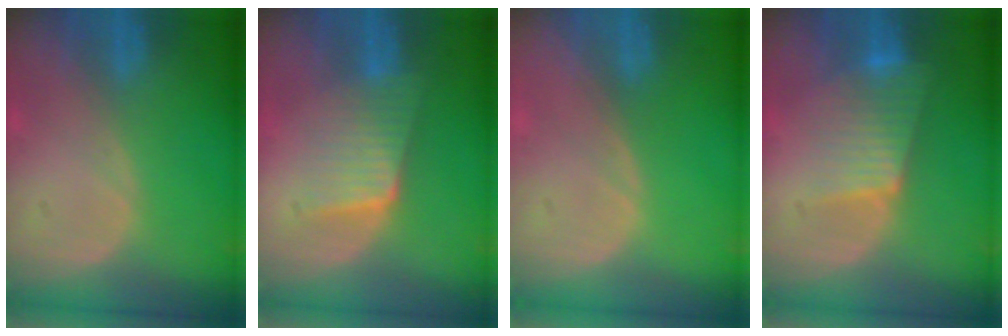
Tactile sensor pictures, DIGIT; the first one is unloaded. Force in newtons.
{"total": 6.6, "press": 5.8, "slide": 3.1}
{"total": 0.0}
{"total": 6.9, "press": 6.2, "slide": 2.9}